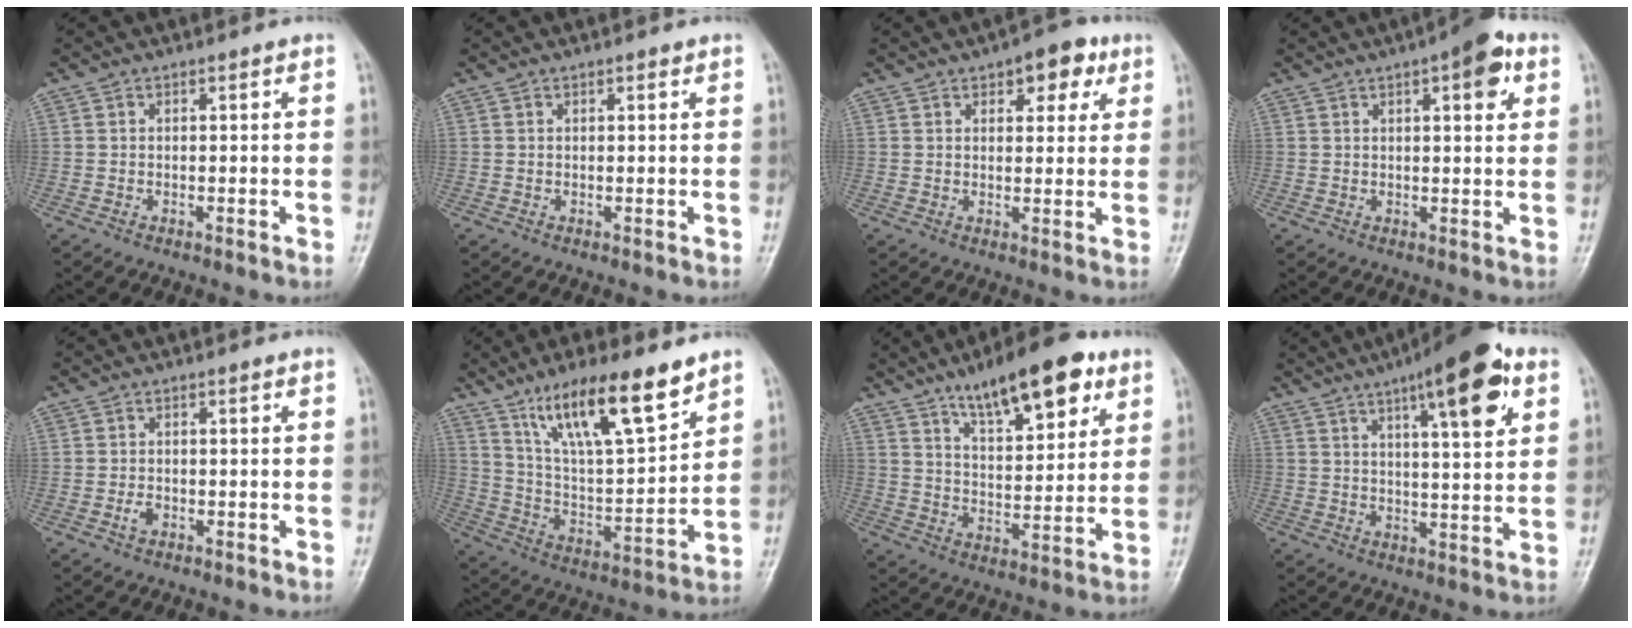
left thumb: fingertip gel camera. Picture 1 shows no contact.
{"total": 0.7, "force": [0.5, 0.3, 0.5], "torque": [-0.009, -0.001, 0.006]}
{"total": 7.3, "force": [3.8, 3.8, 4.9], "torque": [-0.029, -0.009, 0.043]}
{"total": 7.4, "force": [3.3, 2.6, 6.1], "torque": [-0.065, -0.005, 0.038]}
{"total": 1.6, "force": [-0.6, 1.1, 1.0], "torque": [-0.020, 0.004, -0.013]}
{"total": 17.9, "force": [11.8, 4.5, 12.7], "torque": [-0.194, -0.053, 0.221]}
{"total": 16.3, "force": [9.9, 5.9, 11.5], "torque": [-0.143, -0.040, 0.158]}
{"total": 15.3, "force": [7.6, 3.9, 12.7], "torque": [-0.169, -0.021, 0.109]}